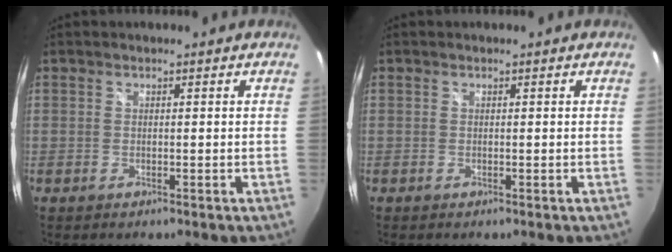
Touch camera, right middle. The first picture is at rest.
{"total": 0.0}